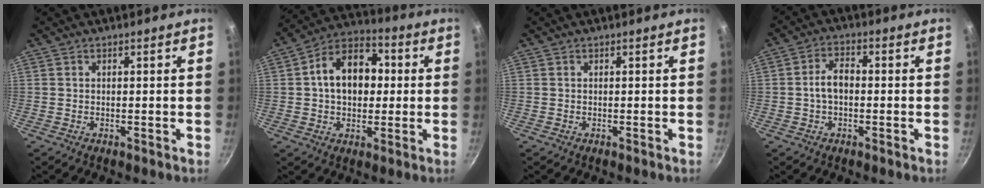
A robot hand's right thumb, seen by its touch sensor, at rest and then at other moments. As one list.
[{"total": 14.1, "force": [1.5, 10.0, 9.8], "torque": [-0.114, 0.024, 0.006]}, {"total": 0.0}, {"total": 5.1, "force": [-0.5, 3.1, 4.0], "torque": [-0.064, 0.023, -0.013]}]